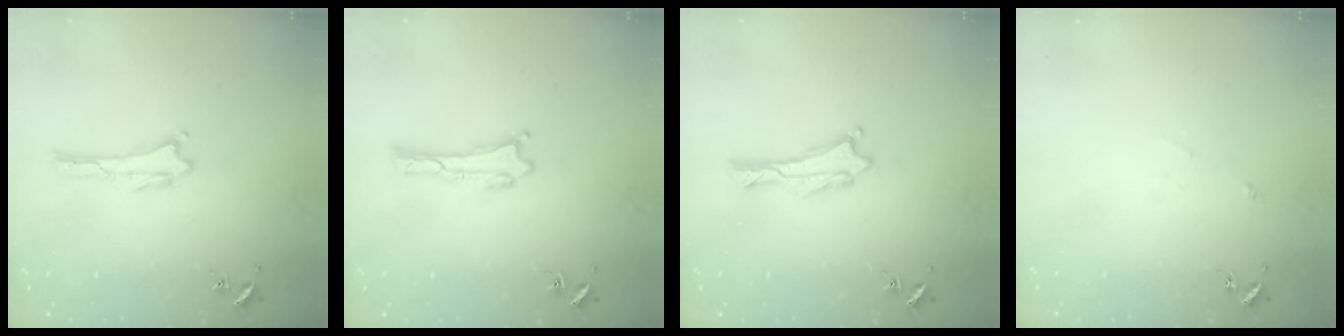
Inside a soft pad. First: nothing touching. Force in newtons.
{"total": 0.0}
{"total": 0.0}
{"total": 2.5, "press": 2.5, "slide": 0.2}